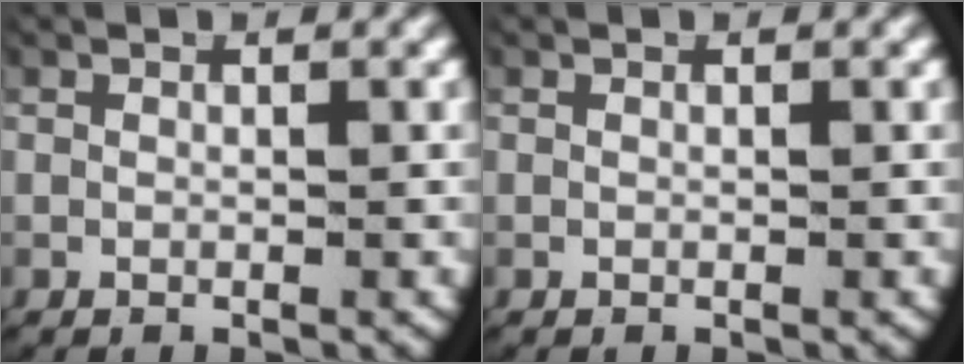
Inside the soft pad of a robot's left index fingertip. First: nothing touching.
{"total": 0.0}